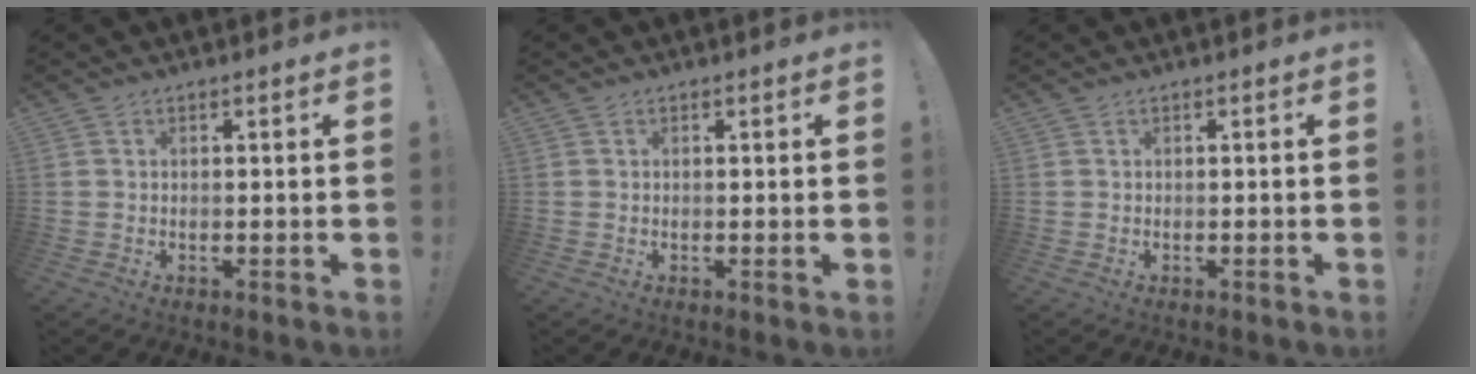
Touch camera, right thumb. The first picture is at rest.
{"total": 0.7, "force": [0.4, 0.1, 0.5], "torque": [0.005, -0.006, 0.004]}
{"total": 0.0}